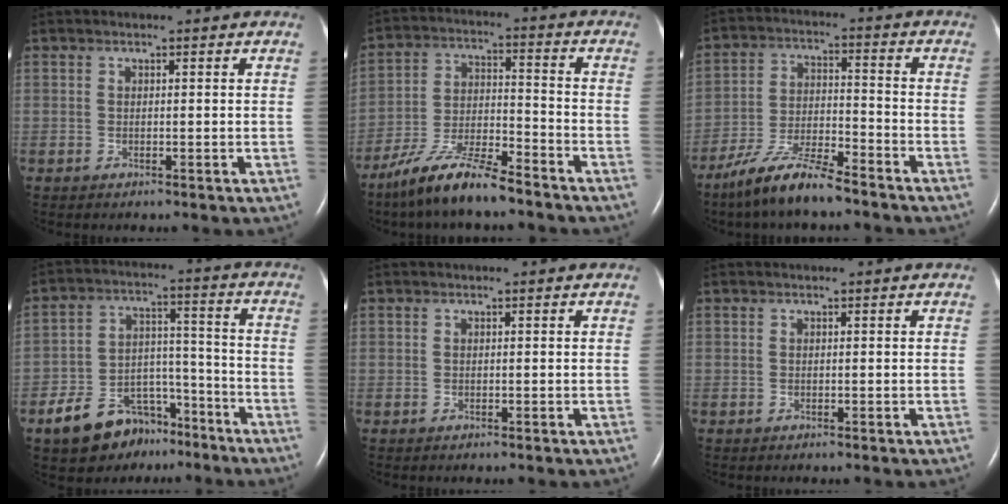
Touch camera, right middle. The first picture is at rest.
{"total": 11.1, "force": [-8.9, 1.7, 6.4], "torque": [-0.126, -0.008, -0.164]}
{"total": 9.7, "force": [-7.9, 1.4, 5.5], "torque": [-0.110, -0.011, -0.147]}
{"total": 12.2, "force": [-8.5, 6.8, 5.5], "torque": [-0.095, 0.024, -0.136]}
{"total": 0.0}
{"total": 0.0}